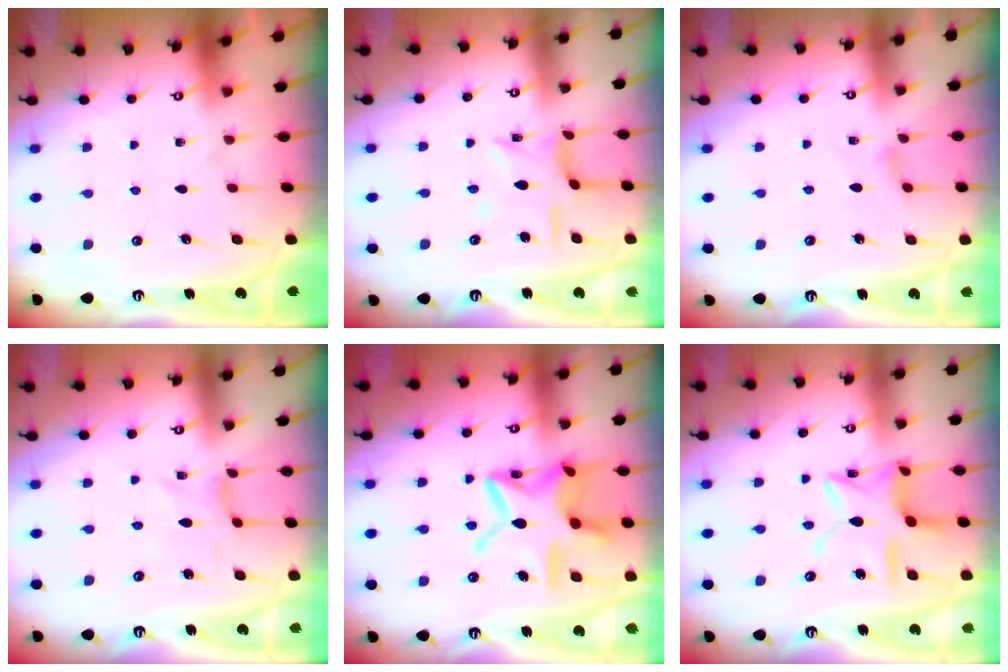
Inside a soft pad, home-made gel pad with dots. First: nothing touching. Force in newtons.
{"total": 7.5, "press": 7.5, "slide": 0.7}
{"total": 2.9, "press": 2.8, "slide": 0.5}
{"total": 0.0}
{"total": 18.5, "press": 18.5, "slide": 1.6}
{"total": 11.8, "press": 11.8, "slide": 1.0}